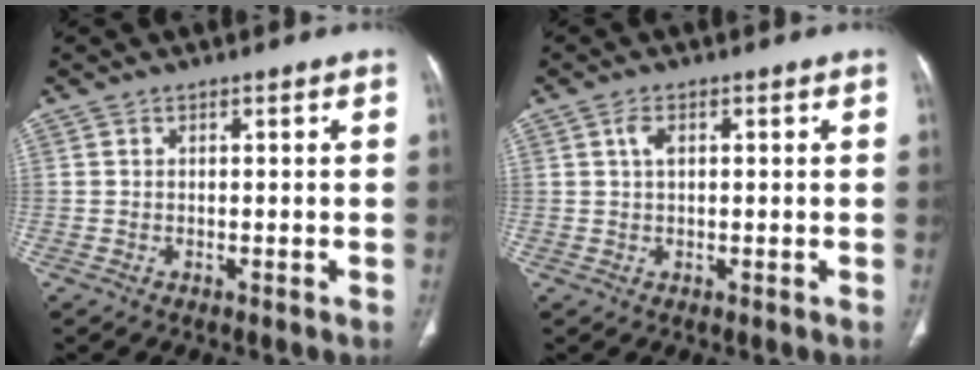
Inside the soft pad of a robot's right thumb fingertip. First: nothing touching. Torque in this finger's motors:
{"motor_torque": [0.68, 0.47, 0.25, -0.10, 0.00]}